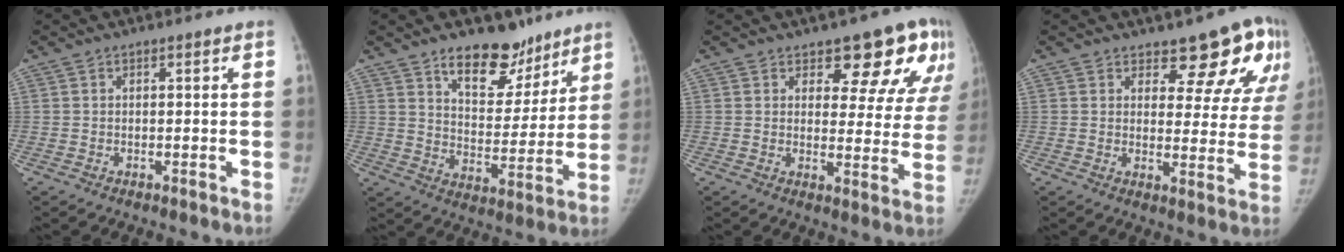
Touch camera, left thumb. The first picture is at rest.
{"total": 13.7, "force": [9.9, 7.1, 6.3], "torque": [-0.046, -0.068, 0.162]}
{"total": 12.7, "force": [8.6, 6.1, 7.1], "torque": [-0.026, -0.047, 0.093]}
{"total": 11.7, "force": [8.3, 5.4, 6.2], "torque": [-0.022, -0.053, 0.088]}